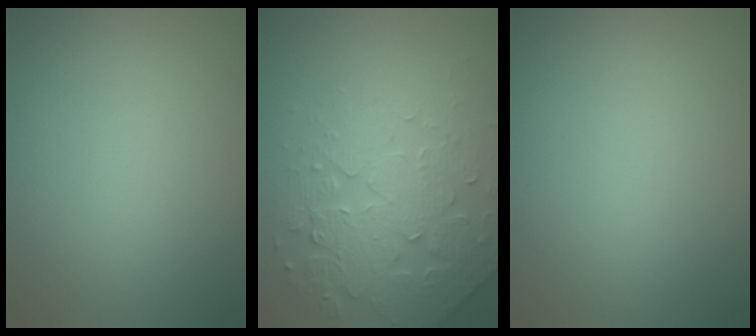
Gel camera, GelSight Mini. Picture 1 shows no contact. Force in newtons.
{"total": 4.8, "press": 4.7, "slide": 1.1}
{"total": 0.0}